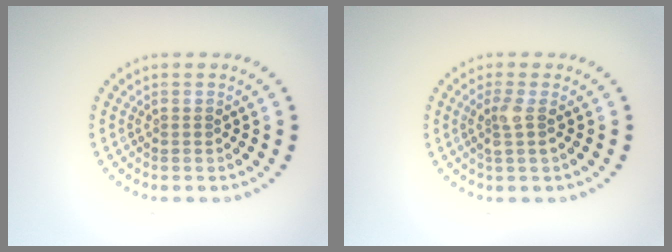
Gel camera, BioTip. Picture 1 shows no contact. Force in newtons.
{"total": 1.8, "press": 1.5, "slide": 0.9}